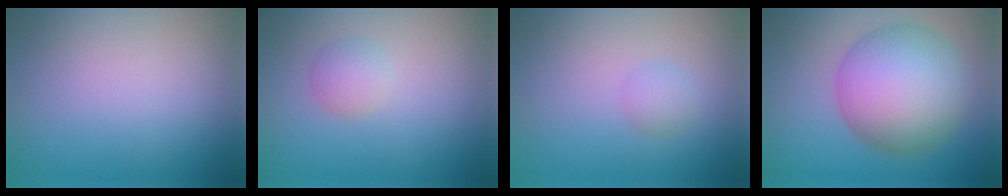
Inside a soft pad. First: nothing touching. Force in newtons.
{"total": 1.7, "press": 1.7, "slide": 0.2}
{"total": 1.3, "press": 1.3, "slide": 0.1}
{"total": 10.5, "press": 10.5, "slide": 0.2}